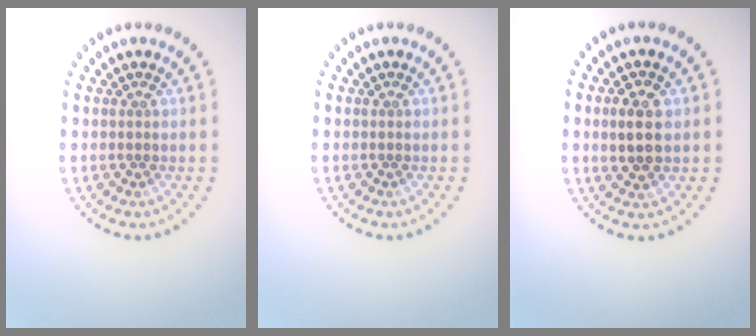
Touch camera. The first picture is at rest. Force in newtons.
{"total": 0.0}
{"total": 2.9, "press": 2.8, "slide": 0.4}